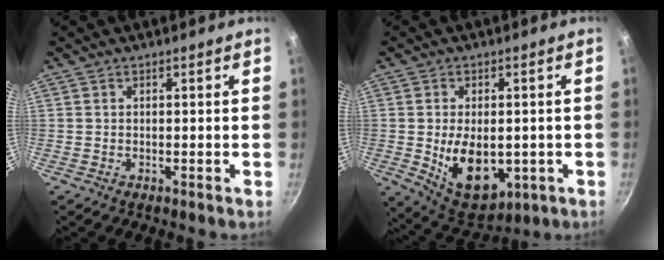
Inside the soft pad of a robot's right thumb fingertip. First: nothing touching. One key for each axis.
{"total": 13.1, "fx": -2.0, "fy": 8.2, "fz": 10.0, "tx": -0.127, "ty": -0.011, "tz": -0.008}